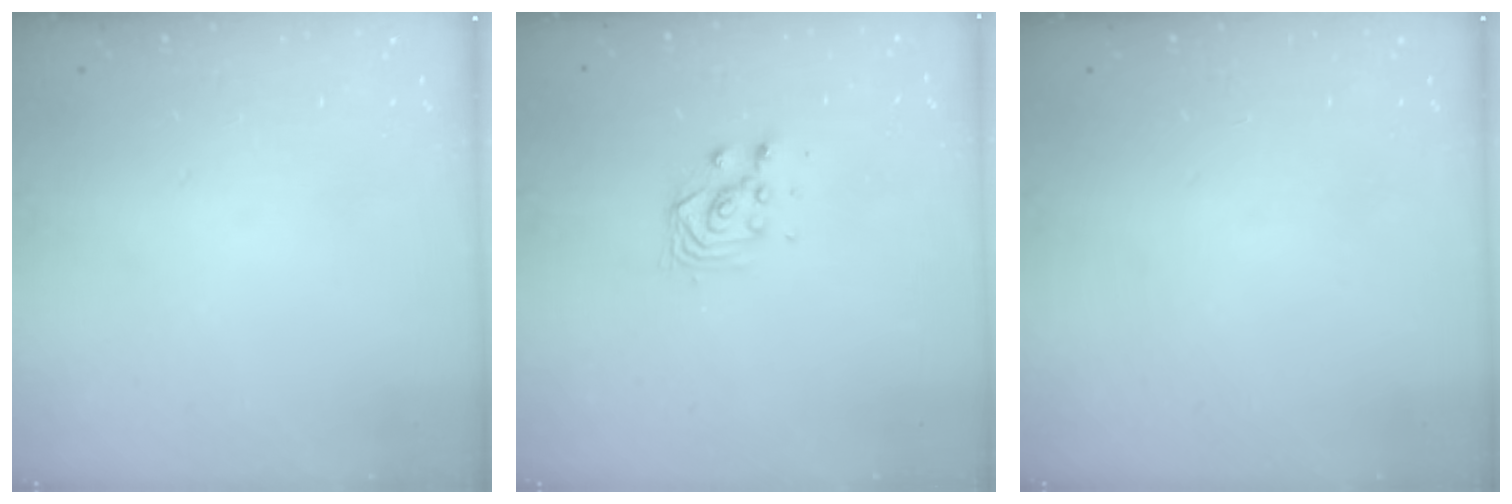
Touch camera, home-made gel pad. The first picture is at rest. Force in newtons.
{"total": 2.9, "press": 2.8, "slide": 0.8}
{"total": 0.0}